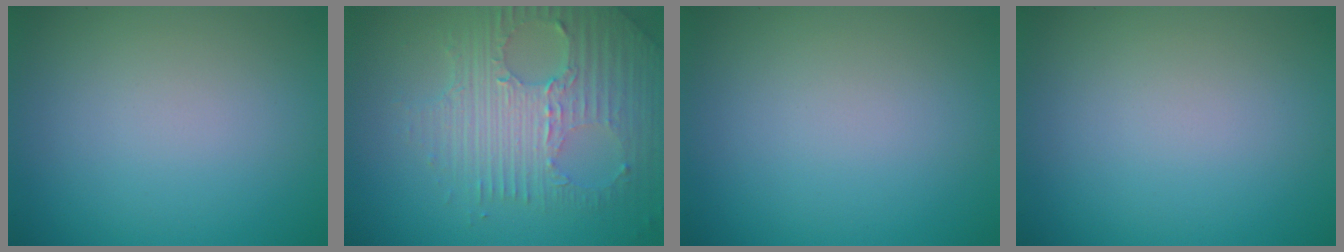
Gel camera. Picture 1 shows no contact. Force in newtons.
{"total": 6.8, "press": 4.6, "slide": 5.0}
{"total": 0.0}
{"total": 0.0}